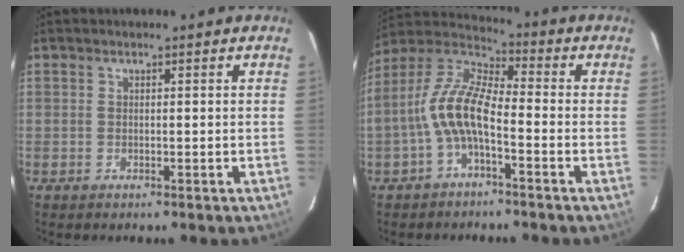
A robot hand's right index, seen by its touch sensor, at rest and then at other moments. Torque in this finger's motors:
{"motor_torque": [1.13, -0.72, 0.55, 0.21]}